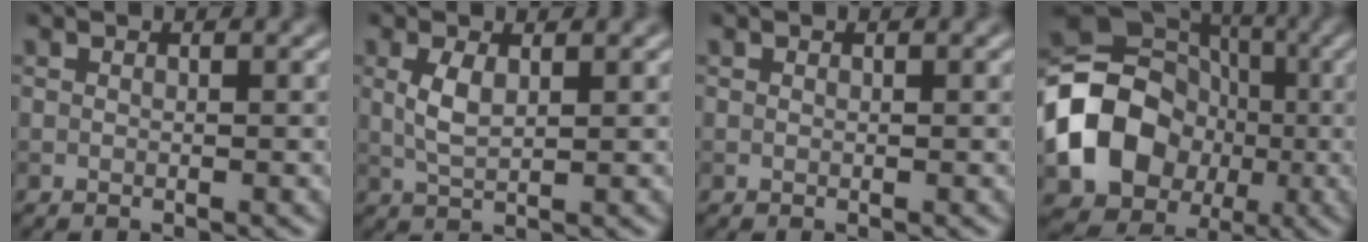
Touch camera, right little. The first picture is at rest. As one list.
[{"total": 2.4, "force": [0.6, 1.0, 2.1], "torque": [-0.051, 0.002, 0.014]}, {"total": 0.0}, {"total": 12.0, "force": [-2.5, 9.9, 6.3], "torque": [-0.110, -0.009, -0.046]}]